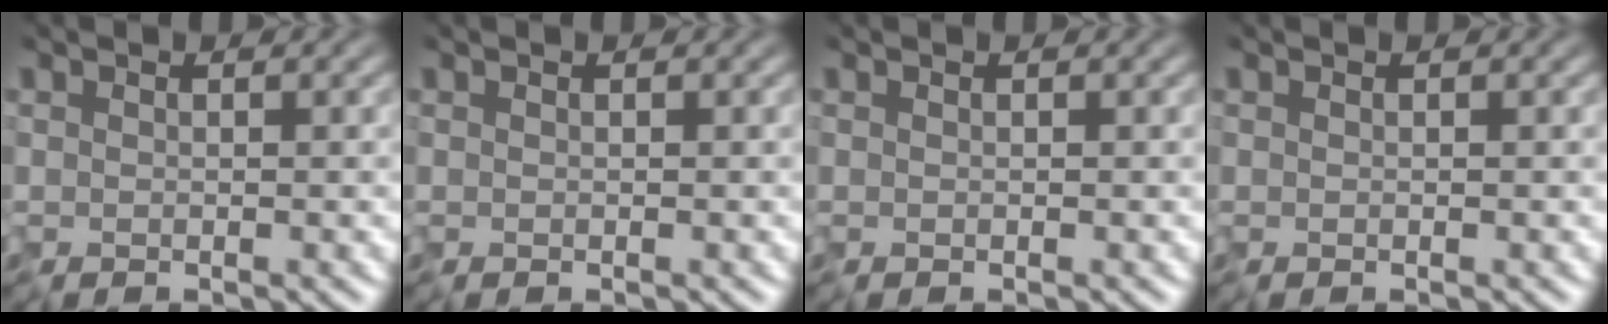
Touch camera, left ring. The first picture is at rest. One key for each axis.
{"total": 0.0}
{"total": 0.0}
{"total": 0.0}